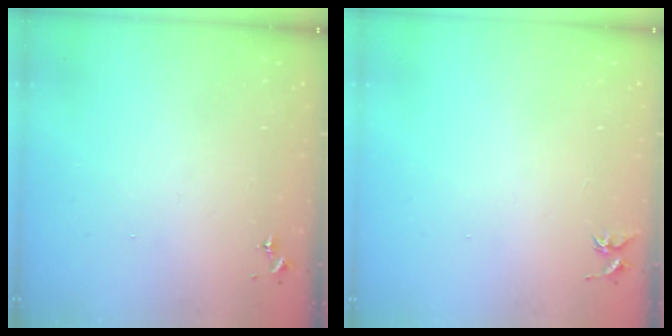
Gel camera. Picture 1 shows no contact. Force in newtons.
{"total": 3.7, "press": 3.7, "slide": 0.4}